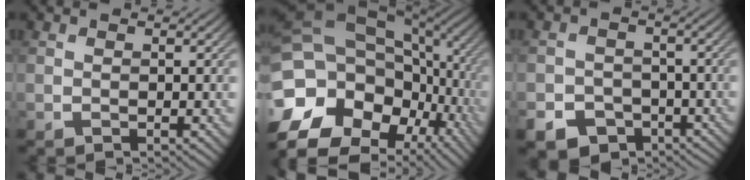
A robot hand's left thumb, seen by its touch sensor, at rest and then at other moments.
{"total": 17.7, "force": [-6.8, 12.8, 10.2], "torque": [-0.266, 0.013, -0.096]}
{"total": 9.0, "force": [-5.5, 6.8, 2.1], "torque": [-0.047, -0.028, -0.088]}